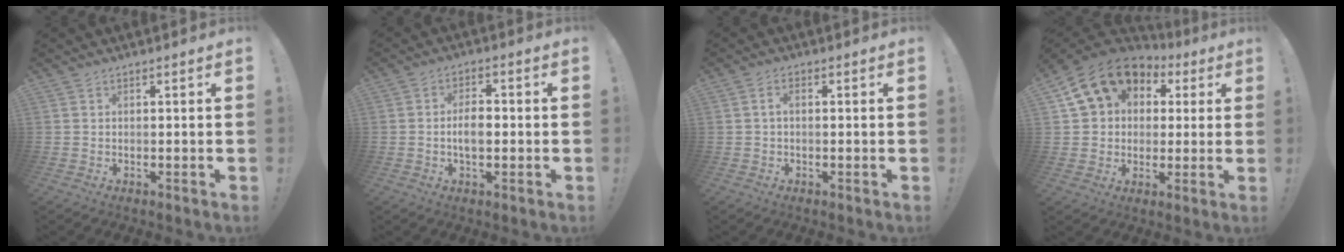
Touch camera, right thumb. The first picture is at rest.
{"total": 5.6, "force": [-0.9, 2.9, 4.8], "torque": [-0.078, 0.007, -0.021]}
{"total": 2.2, "force": [-0.1, 1.0, 2.0], "torque": [-0.045, 0.010, 0.000]}
{"total": 15.0, "force": [6.6, 11.7, 6.8], "torque": [-0.108, -0.024, 0.132]}